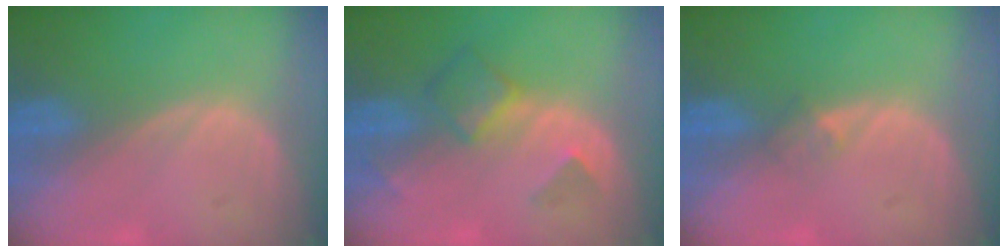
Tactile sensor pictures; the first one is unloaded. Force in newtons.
{"total": 4.9, "press": 4.3, "slide": 2.2}
{"total": 1.5, "press": 1.2, "slide": 1.0}